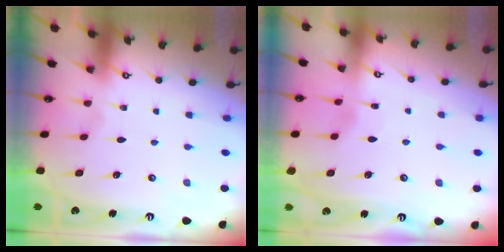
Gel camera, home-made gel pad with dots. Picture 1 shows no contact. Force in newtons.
{"total": 2.6, "press": 2.5, "slide": 0.2}